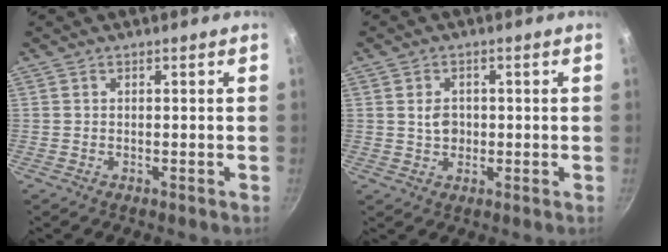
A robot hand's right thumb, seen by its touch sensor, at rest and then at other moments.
{"total": 3.7, "force": [0.2, 3.0, 2.2], "torque": [-0.023, 0.003, 0.003]}